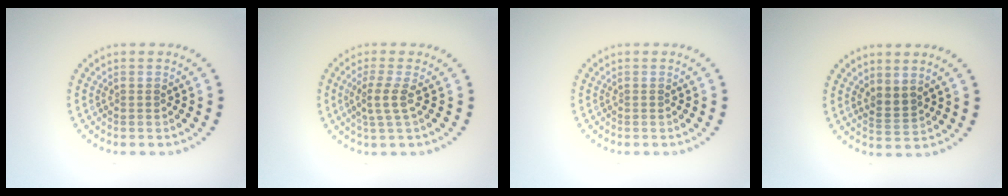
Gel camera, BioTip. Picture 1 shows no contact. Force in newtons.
{"total": 2.2, "press": 1.7, "slide": 1.4}
{"total": 0.0}
{"total": 1.7, "press": 1.3, "slide": 1.1}